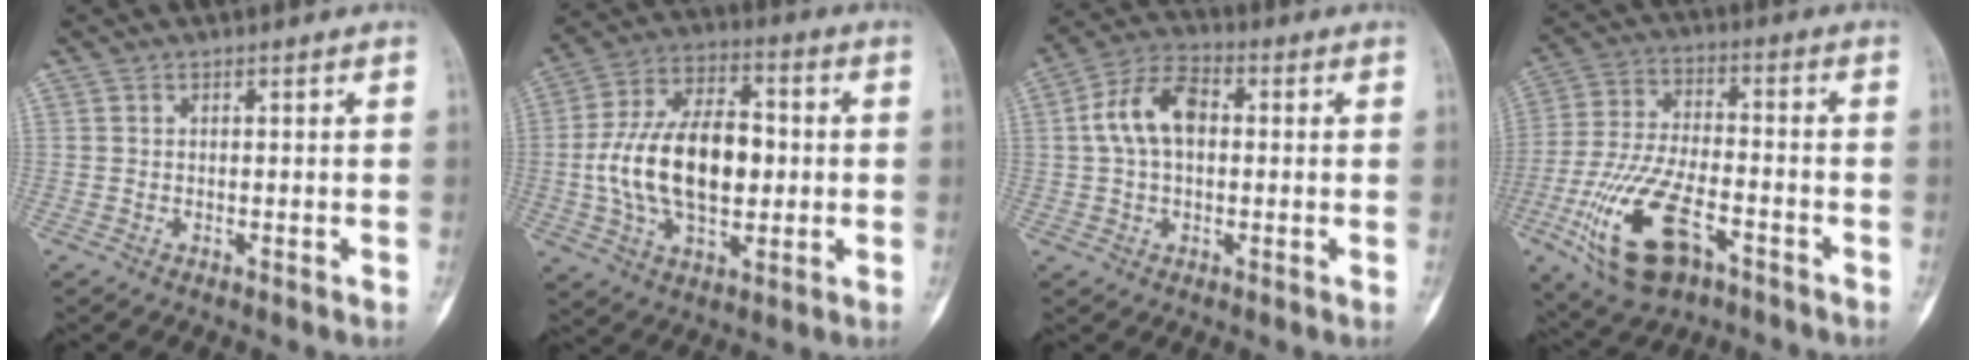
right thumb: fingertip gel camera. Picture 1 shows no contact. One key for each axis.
{"total": 19.1, "fx": -0.5, "fy": 11.0, "fz": 15.7, "tx": -0.273, "ty": 0.023, "tz": -0.007}
{"total": 9.9, "fx": 1.0, "fy": 6.1, "fz": 7.6, "tx": -0.144, "ty": 0.027, "tz": 0.013}
{"total": 17.4, "fx": -7.8, "fy": 8.0, "fz": 13.3, "tx": -0.266, "ty": 0.023, "tz": -0.138}